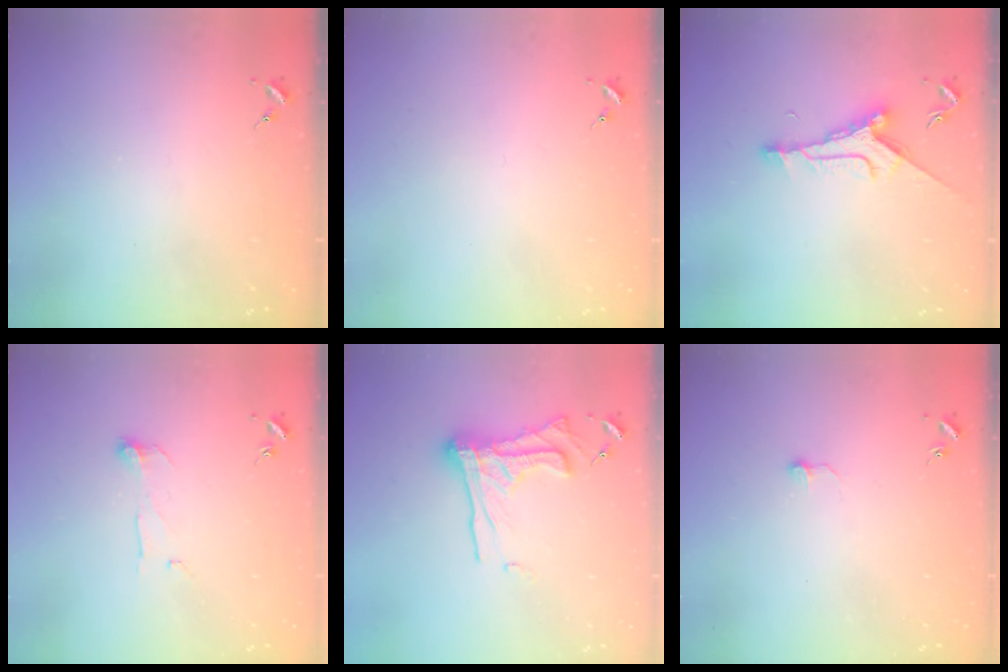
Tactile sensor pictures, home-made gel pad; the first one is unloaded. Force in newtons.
{"total": 0.0}
{"total": 9.2, "press": 9.2, "slide": 0.5}
{"total": 6.7, "press": 6.7, "slide": 0.1}
{"total": 16.1, "press": 16.1, "slide": 1.4}
{"total": 3.8, "press": 3.8, "slide": 0.3}